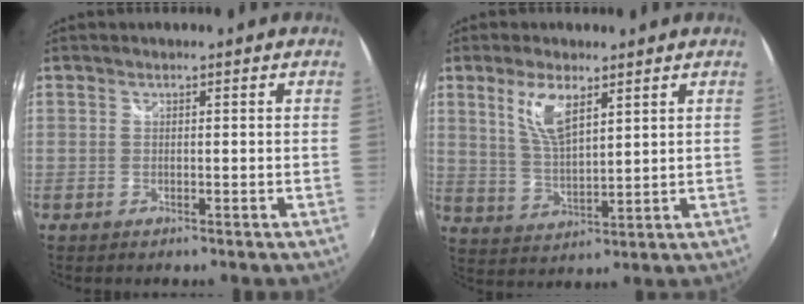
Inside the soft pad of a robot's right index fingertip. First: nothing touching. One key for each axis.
{"total": 7.8, "fx": 4.1, "fy": 2.8, "fz": 6.1, "tx": -0.116, "ty": -0.002, "tz": 0.086}